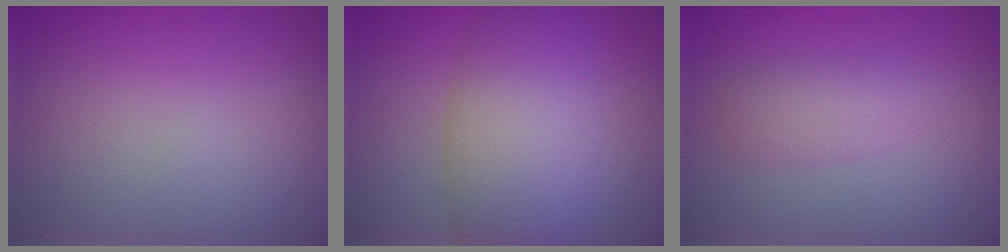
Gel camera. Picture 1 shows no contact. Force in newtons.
{"total": 7.8, "press": 7.8, "slide": 0.3}
{"total": 2.3, "press": 2.3, "slide": 0.1}